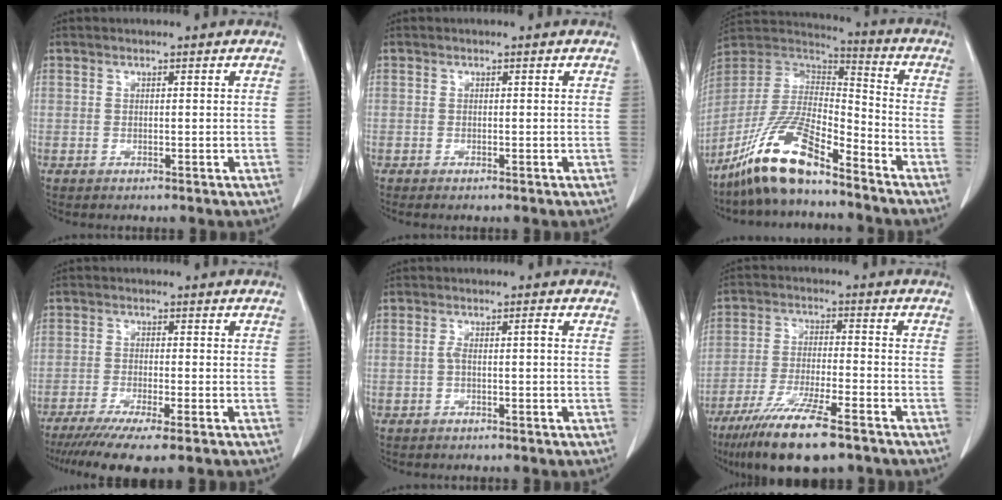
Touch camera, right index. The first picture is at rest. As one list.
[{"total": 0.6, "force": [-0.5, 0.0, 0.3], "torque": [-0.007, -0.001, -0.009]}, {"total": 15.2, "force": [-10.9, 3.1, 10.1], "torque": [-0.197, 0.002, -0.203]}, {"total": 10.6, "force": [-8.1, 0.5, 6.8], "torque": [-0.095, -0.023, -0.125]}, {"total": 1.9, "force": [-0.4, 0.3, 1.8], "torque": [-0.036, 0.007, -0.008]}, {"total": 13.6, "force": [-9.7, 1.9, 9.3], "torque": [-0.175, -0.036, -0.166]}]